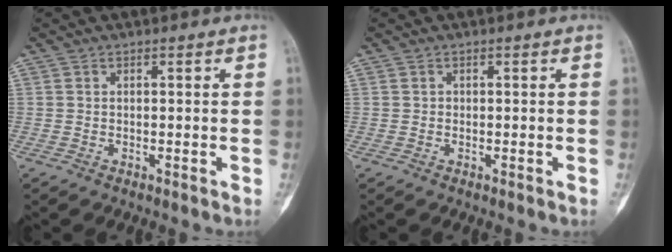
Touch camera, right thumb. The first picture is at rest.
{"total": 0.5, "force": [0.1, 0.5, 0.1], "torque": [0.005, 0.002, 0.002]}